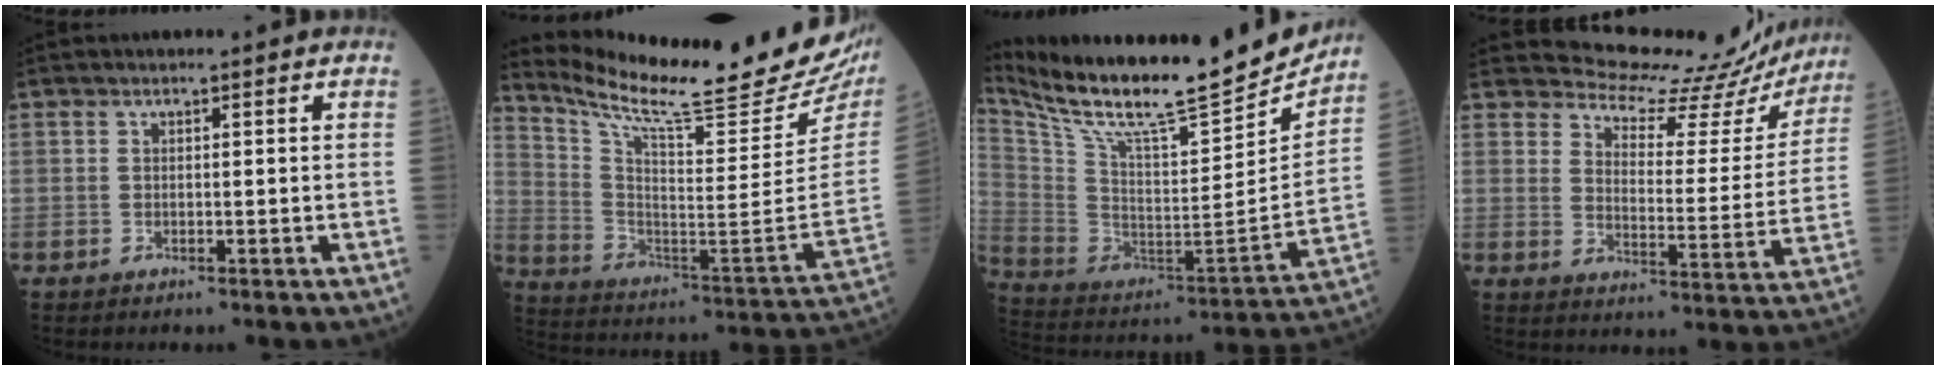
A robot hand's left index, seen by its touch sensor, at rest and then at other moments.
{"total": 26.5, "force": [23.3, 1.1, 12.7], "torque": [-0.226, -0.098, 0.335]}
{"total": 25.9, "force": [22.9, 3.7, 11.7], "torque": [-0.230, -0.050, 0.360]}
{"total": 16.6, "force": [16.2, 3.2, 1.3], "torque": [-0.009, -0.064, 0.183]}